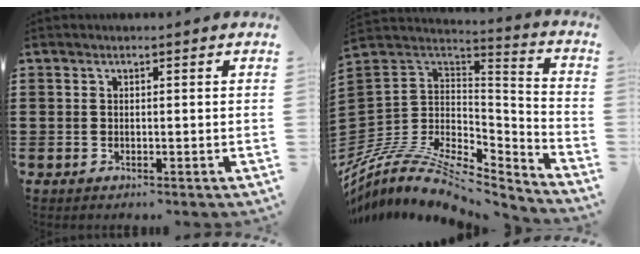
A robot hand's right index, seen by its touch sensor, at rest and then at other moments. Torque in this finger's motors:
{"motor_torque": [-0.08, -0.16, -0.80, -0.21]}